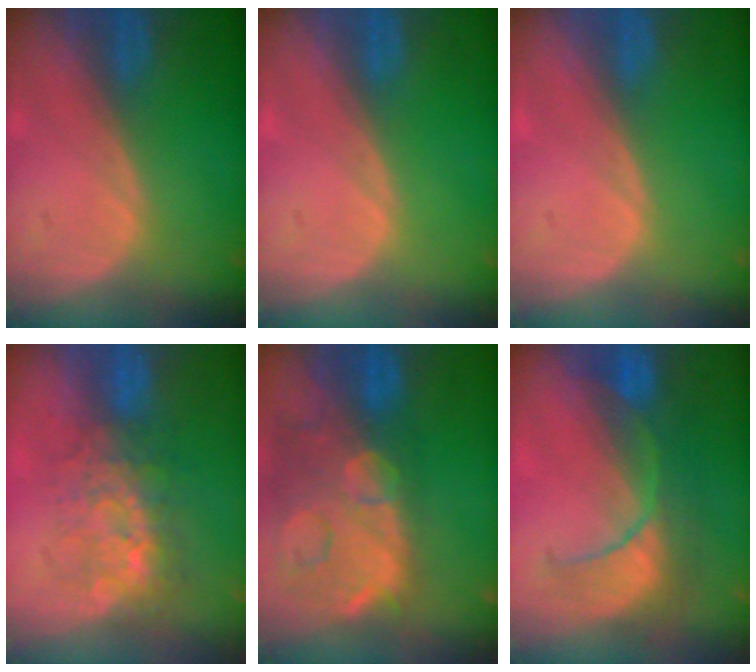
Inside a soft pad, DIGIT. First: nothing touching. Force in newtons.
{"total": 0.0}
{"total": 0.0}
{"total": 8.1, "press": 7.5, "slide": 3.1}
{"total": 14.9, "press": 12.0, "slide": 8.9}
{"total": 8.1, "press": 8.1, "slide": 0.7}